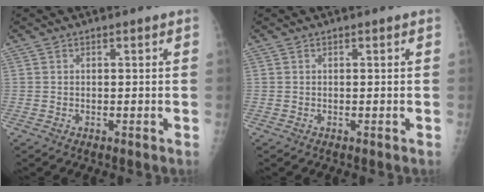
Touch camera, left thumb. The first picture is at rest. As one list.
[{"total": 0.0}]